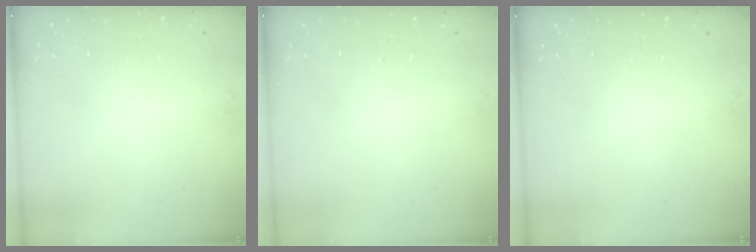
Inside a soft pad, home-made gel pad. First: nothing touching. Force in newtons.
{"total": 0.0}
{"total": 0.0}